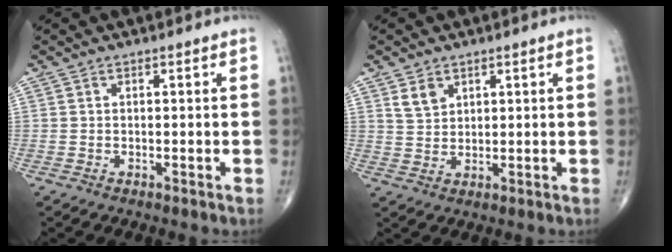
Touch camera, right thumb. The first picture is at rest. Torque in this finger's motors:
{"motor_torque": [-0.34, 0.50, 0.18, 0.06, 0.01]}